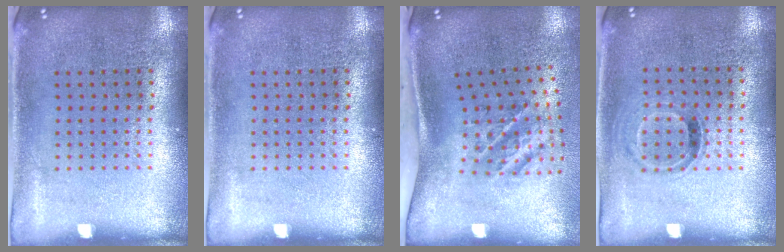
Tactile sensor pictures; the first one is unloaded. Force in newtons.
{"total": 0.0}
{"total": 2.4, "press": 1.3, "slide": 2.0}
{"total": 0.9, "press": 0.8, "slide": 0.5}